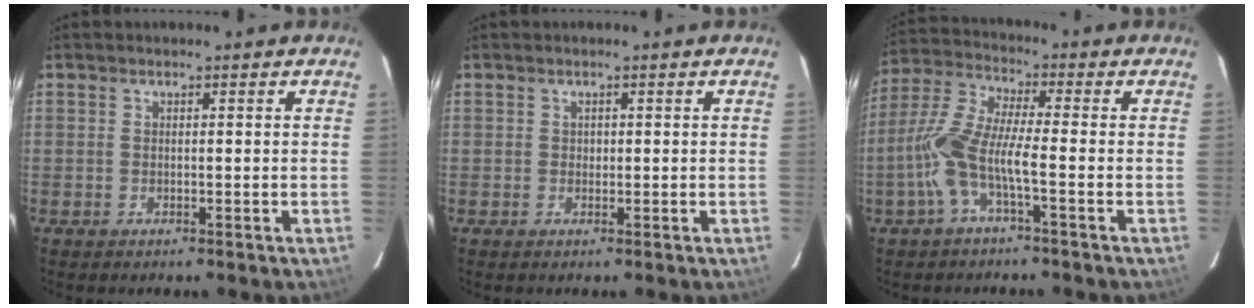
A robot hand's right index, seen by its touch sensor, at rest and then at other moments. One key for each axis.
{"total": 0.5, "fx": 0.0, "fy": 0.5, "fz": 0.0, "tx": 0.002, "ty": 0.001, "tz": 0.000}
{"total": 9.5, "fx": -3.3, "fy": 1.3, "fz": 8.8, "tx": -0.202, "ty": 0.006, "tz": -0.067}